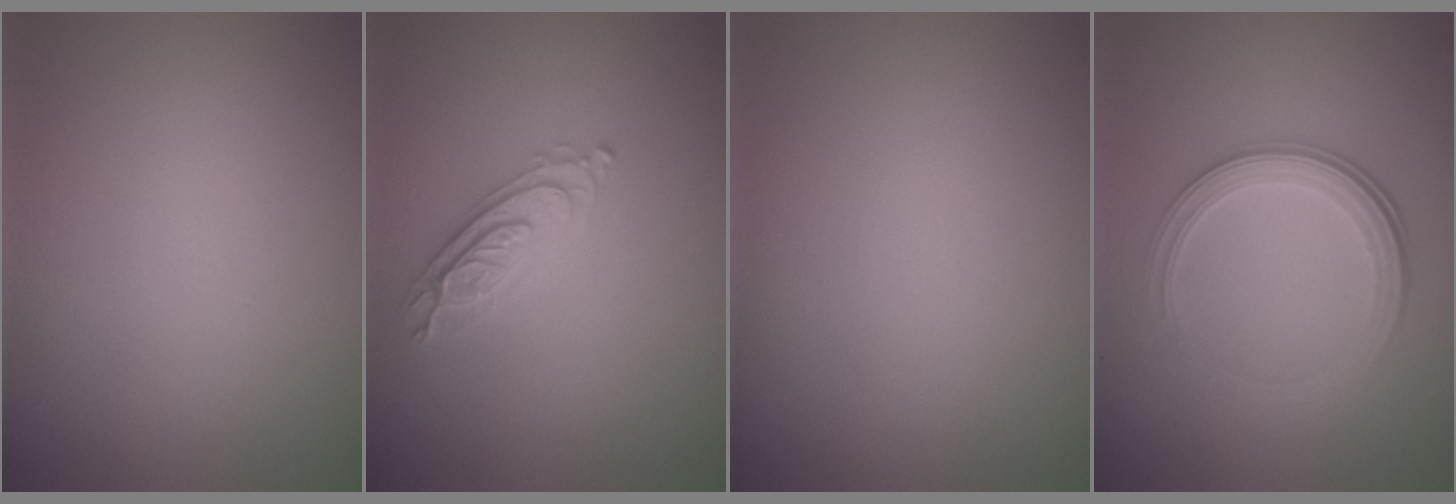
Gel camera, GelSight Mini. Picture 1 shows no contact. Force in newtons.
{"total": 2.4, "press": 2.3, "slide": 0.7}
{"total": 0.0}
{"total": 4.3, "press": 2.9, "slide": 3.2}